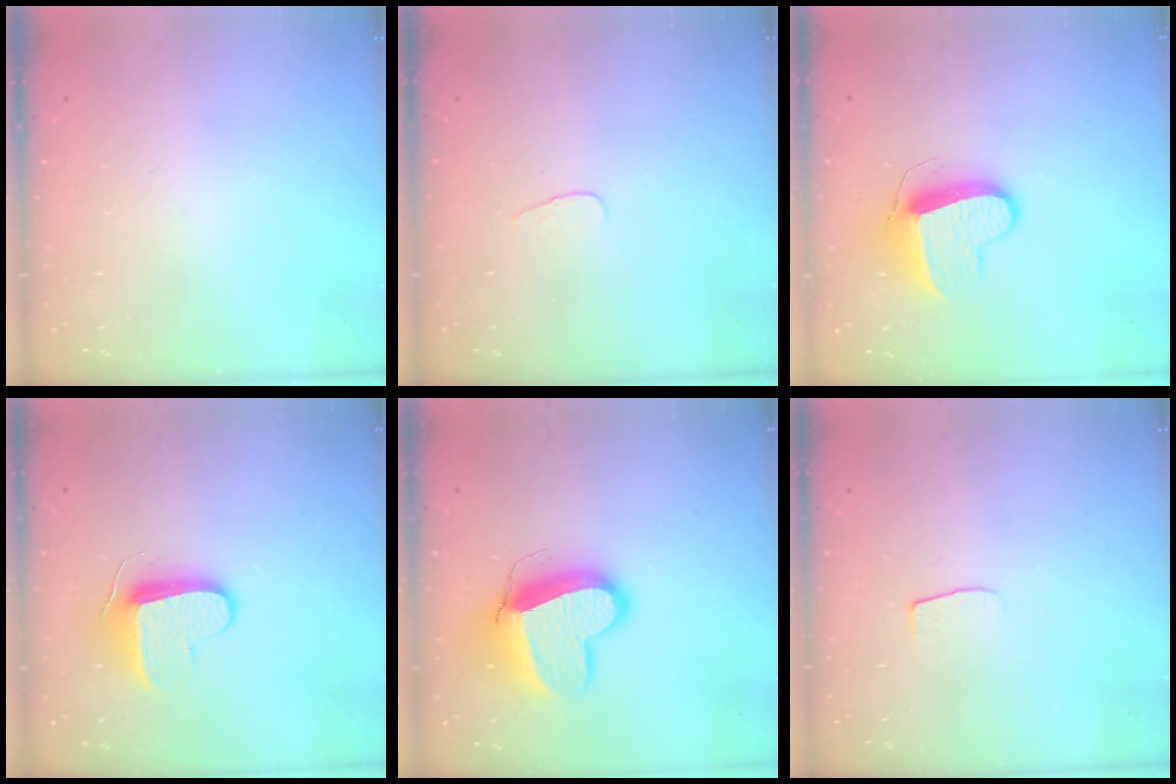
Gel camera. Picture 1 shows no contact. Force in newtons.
{"total": 2.8, "press": 2.8, "slide": 0.3}
{"total": 10.7, "press": 10.7, "slide": 0.5}
{"total": 9.1, "press": 9.1, "slide": 1.0}
{"total": 14.4, "press": 14.3, "slide": 1.6}
{"total": 4.0, "press": 4.0, "slide": 0.2}